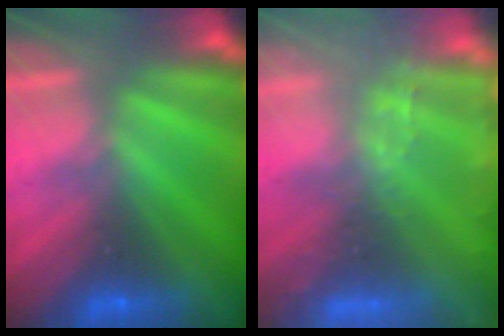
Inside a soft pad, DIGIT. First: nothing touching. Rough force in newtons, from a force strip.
{"total": 9.1}